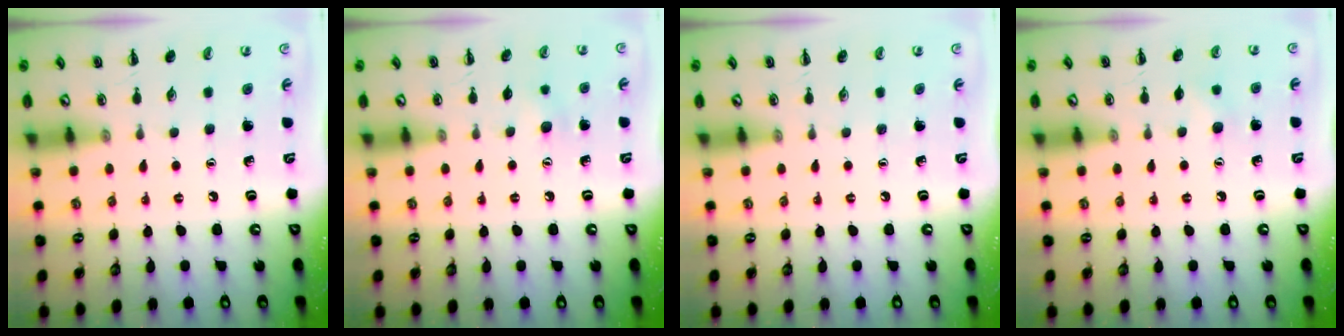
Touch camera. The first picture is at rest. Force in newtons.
{"total": 5.5, "press": 5.4, "slide": 1.0}
{"total": 0.0}
{"total": 5.0, "press": 4.8, "slide": 1.3}